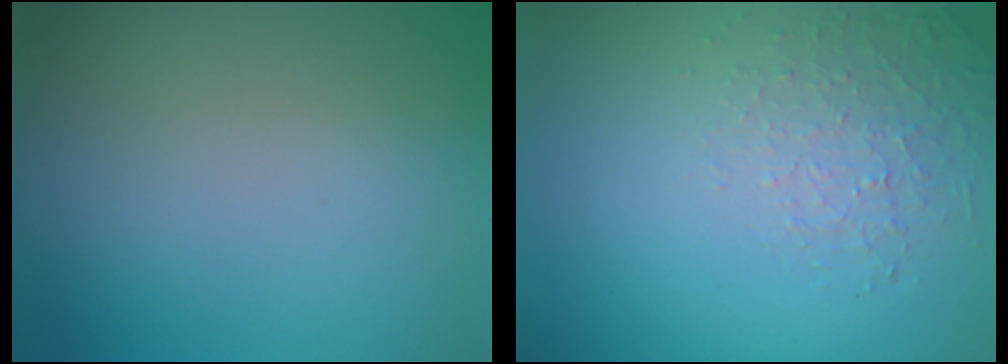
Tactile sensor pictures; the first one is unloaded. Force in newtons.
{"total": 1.4, "press": 0.6, "slide": 1.3}